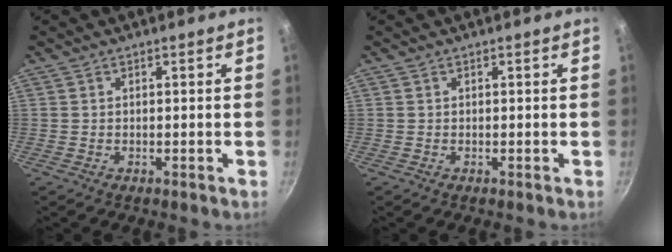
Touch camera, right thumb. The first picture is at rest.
{"total": 0.0}